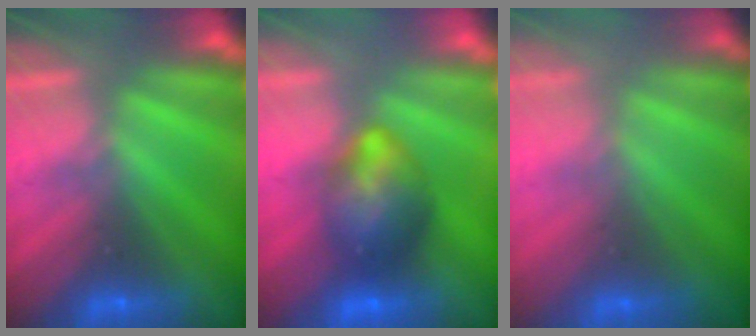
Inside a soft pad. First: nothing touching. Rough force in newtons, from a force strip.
{"total": 7.6}
{"total": 2.9}